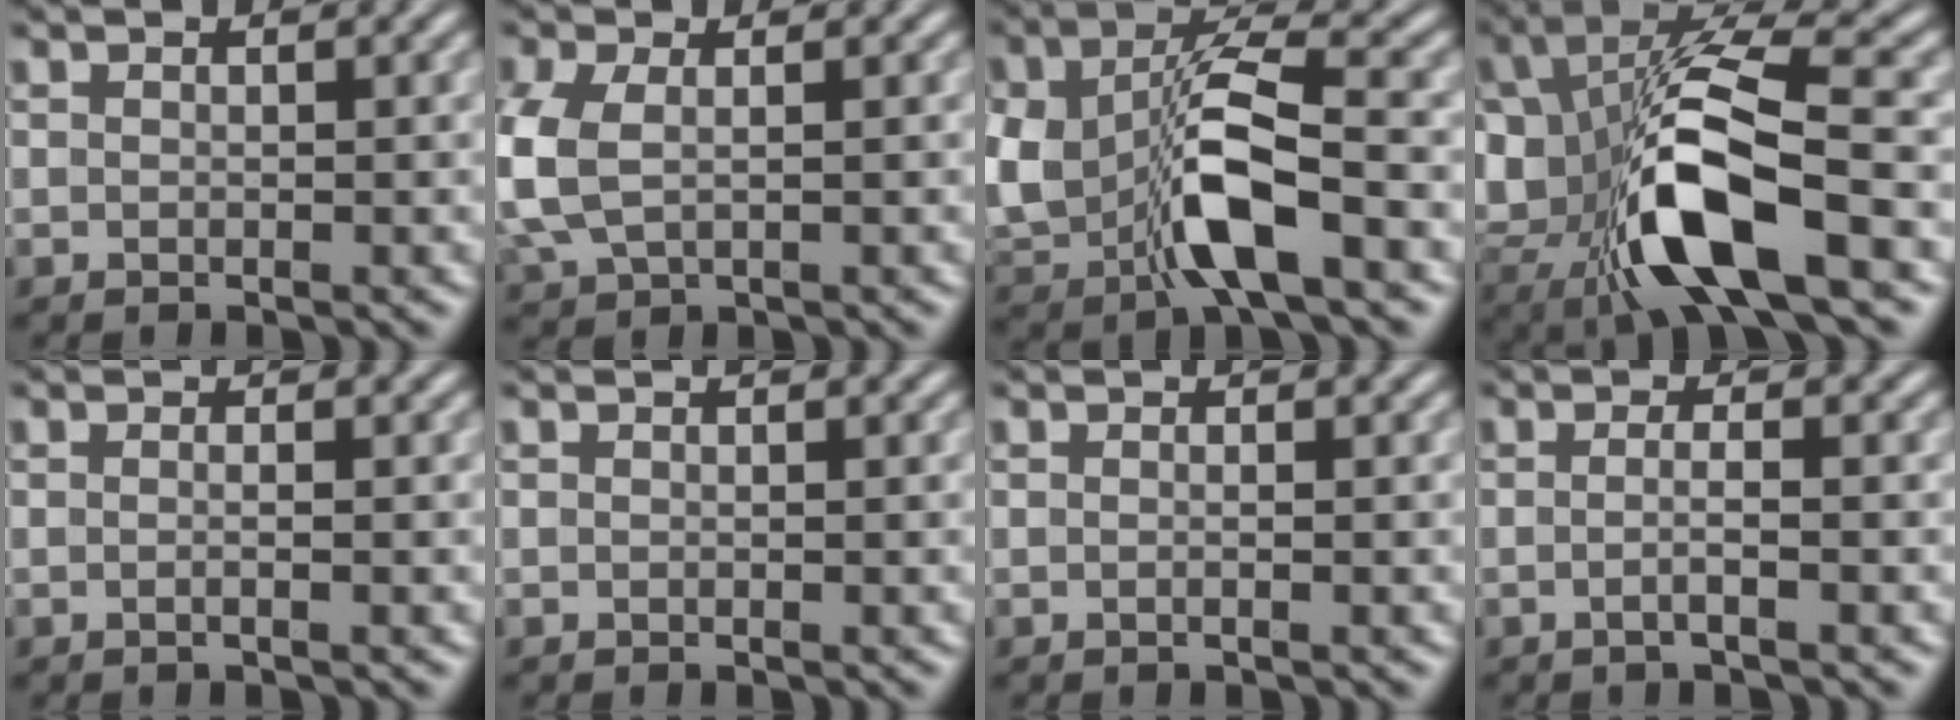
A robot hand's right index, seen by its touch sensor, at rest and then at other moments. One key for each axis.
{"total": 4.8, "fx": 0.0, "fy": 3.7, "fz": 3.1, "tx": -0.095, "ty": -0.009, "tz": 0.008}
{"total": 8.6, "fx": -0.2, "fy": 5.4, "fz": 6.7, "tx": -0.144, "ty": -0.007, "tz": 0.002}
{"total": 11.3, "fx": -1.0, "fy": 6.3, "fz": 9.3, "tx": -0.191, "ty": -0.009, "tz": -0.011}
{"total": 0.6, "fx": -0.3, "fy": 0.0, "fz": 0.5, "tx": -0.010, "ty": 0.006, "tz": -0.010}
{"total": 0.0}
{"total": 0.0}
{"total": 1.7, "fx": -0.9, "fy": -0.3, "fz": 1.4, "tx": -0.027, "ty": 0.000, "tz": -0.019}